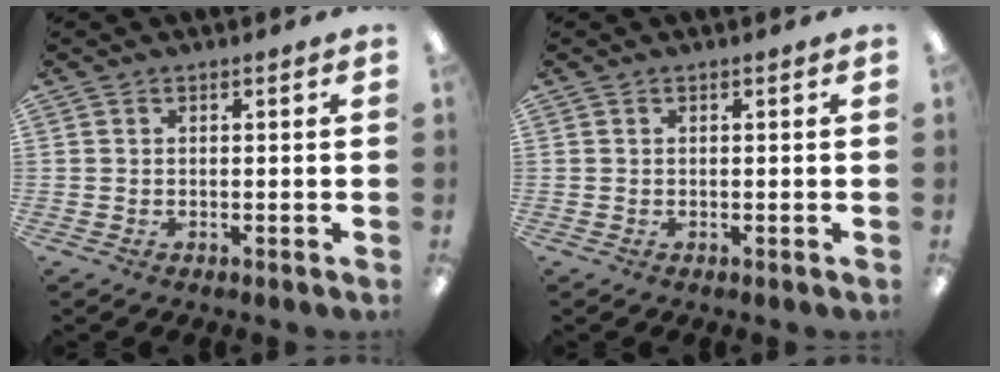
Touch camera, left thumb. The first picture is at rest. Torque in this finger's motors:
{"motor_torque": [-0.03, 0.05, 0.00, -0.10, 0.00]}